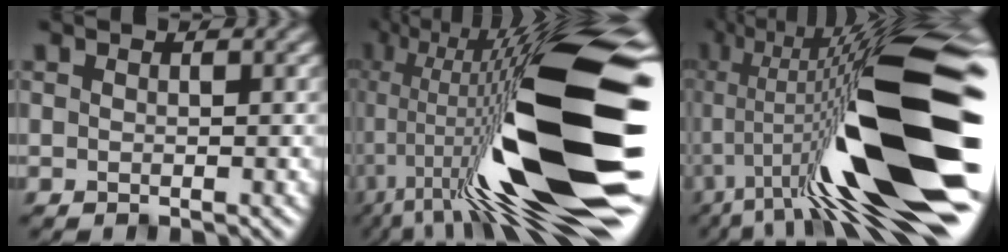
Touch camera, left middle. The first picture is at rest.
{"total": 19.8, "force": [-2.5, 6.2, 18.7], "torque": [-0.305, 0.016, -0.063]}
{"total": 18.4, "force": [-3.4, 4.7, 17.5], "torque": [-0.271, 0.029, -0.069]}